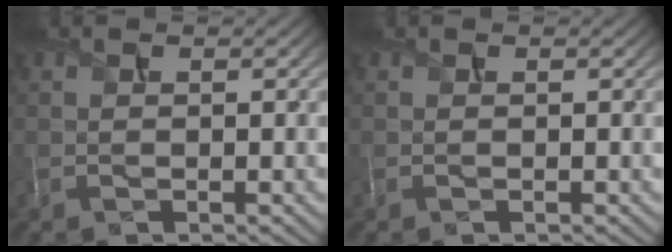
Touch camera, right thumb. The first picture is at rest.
{"total": 0.0}